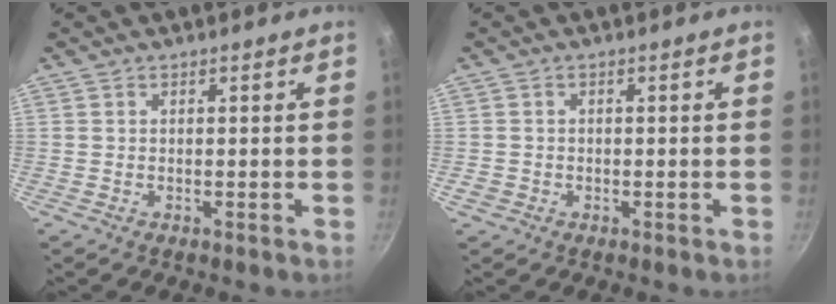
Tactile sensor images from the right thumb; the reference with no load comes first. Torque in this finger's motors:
{"motor_torque": [0.29, -0.39, 0.24, 0.11, -0.01]}